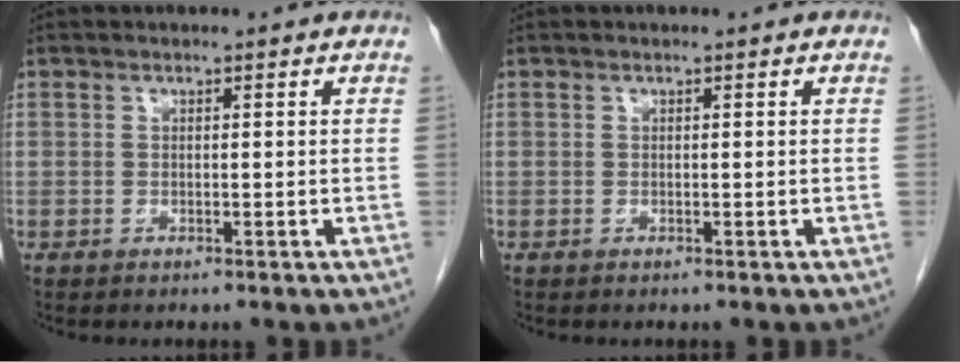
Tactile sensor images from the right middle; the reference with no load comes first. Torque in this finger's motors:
{"motor_torque": [-0.03, -0.01, 0.00, 0.00]}